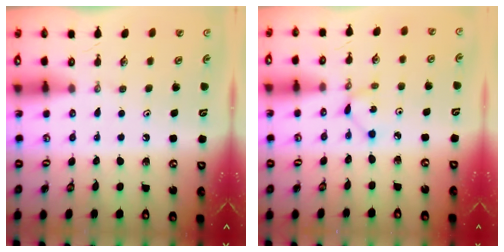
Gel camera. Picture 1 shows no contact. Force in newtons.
{"total": 1.6, "press": 1.5, "slide": 0.1}